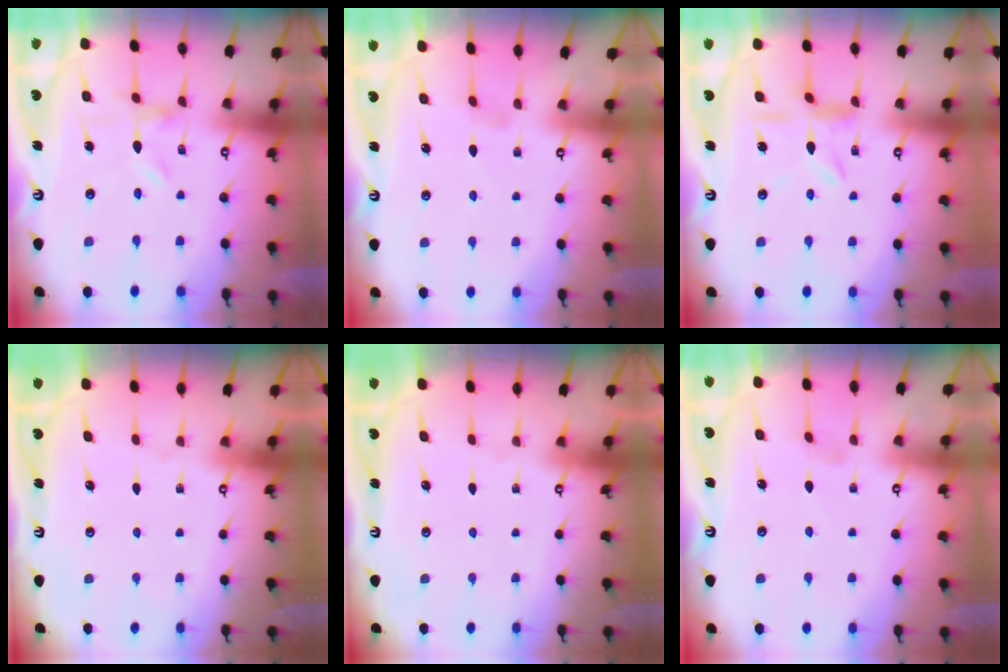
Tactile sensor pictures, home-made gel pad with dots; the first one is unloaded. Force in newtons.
{"total": 0.0}
{"total": 6.2, "press": 6.2, "slide": 0.6}
{"total": 0.0}
{"total": 0.0}
{"total": 0.0}